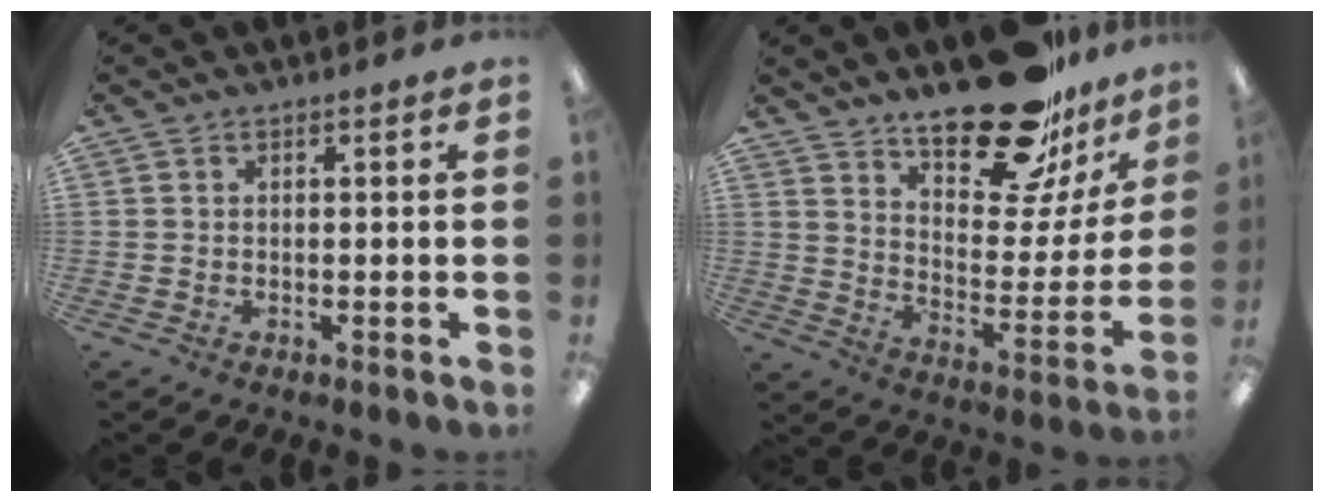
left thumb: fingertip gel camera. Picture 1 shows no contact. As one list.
[{"total": 22.2, "force": [17.5, 7.9, 11.1], "torque": [-0.154, -0.120, 0.295]}]